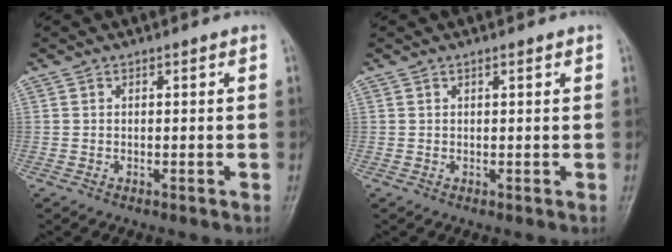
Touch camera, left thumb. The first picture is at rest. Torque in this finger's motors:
{"motor_torque": [-0.49, -0.15, -0.30, -0.24, 0.00]}